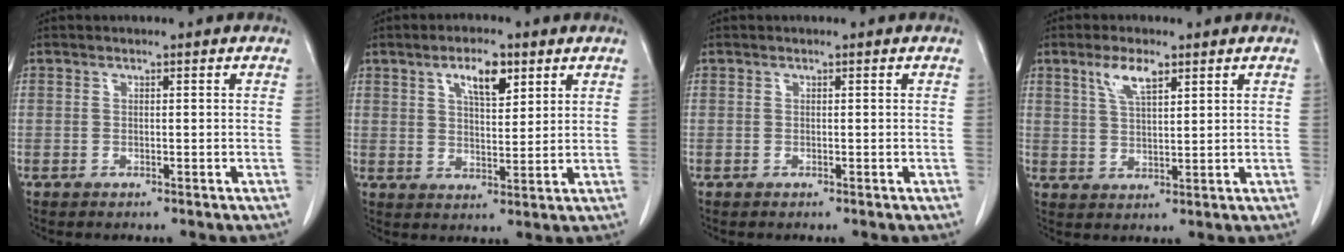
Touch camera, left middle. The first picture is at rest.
{"total": 6.2, "force": [3.3, 2.1, 4.7], "torque": [-0.082, 0.003, 0.056]}
{"total": 0.0}
{"total": 4.9, "force": [2.9, 1.5, 3.7], "torque": [-0.079, 0.005, 0.059]}